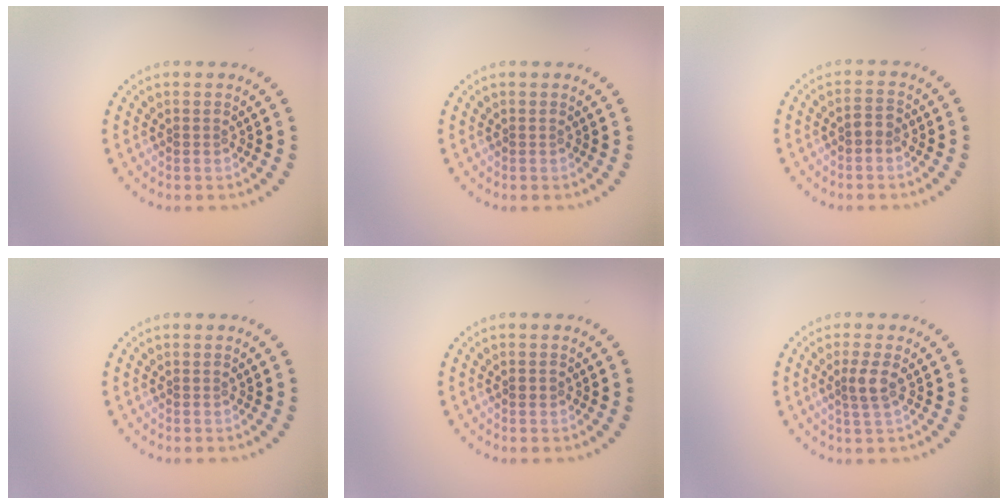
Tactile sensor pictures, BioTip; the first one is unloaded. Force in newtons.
{"total": 0.0}
{"total": 1.3, "press": 1.2, "slide": 0.3}
{"total": 0.0}
{"total": 1.0, "press": 0.9, "slide": 0.2}
{"total": 2.1, "press": 1.7, "slide": 1.1}